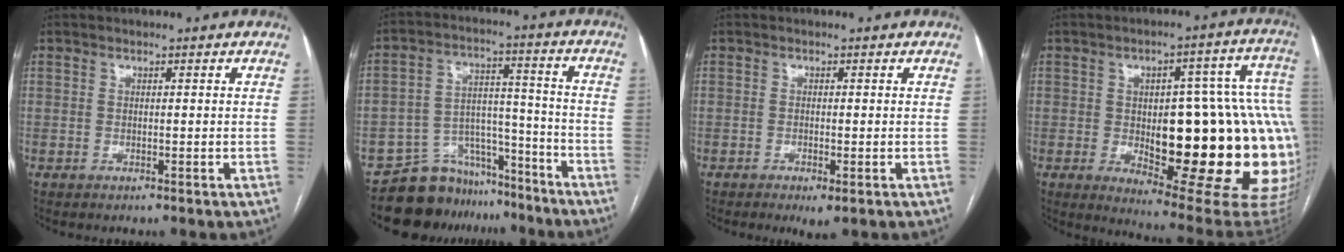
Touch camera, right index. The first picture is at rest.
{"total": 10.6, "force": [-9.2, 5.3, 0.3], "torque": [0.012, 0.068, -0.150]}
{"total": 1.9, "force": [-1.0, 0.5, 1.6], "torque": [-0.020, -0.003, -0.012]}
{"total": 28.4, "force": [-2.2, 8.0, 27.2], "torque": [-0.268, 0.033, -0.003]}